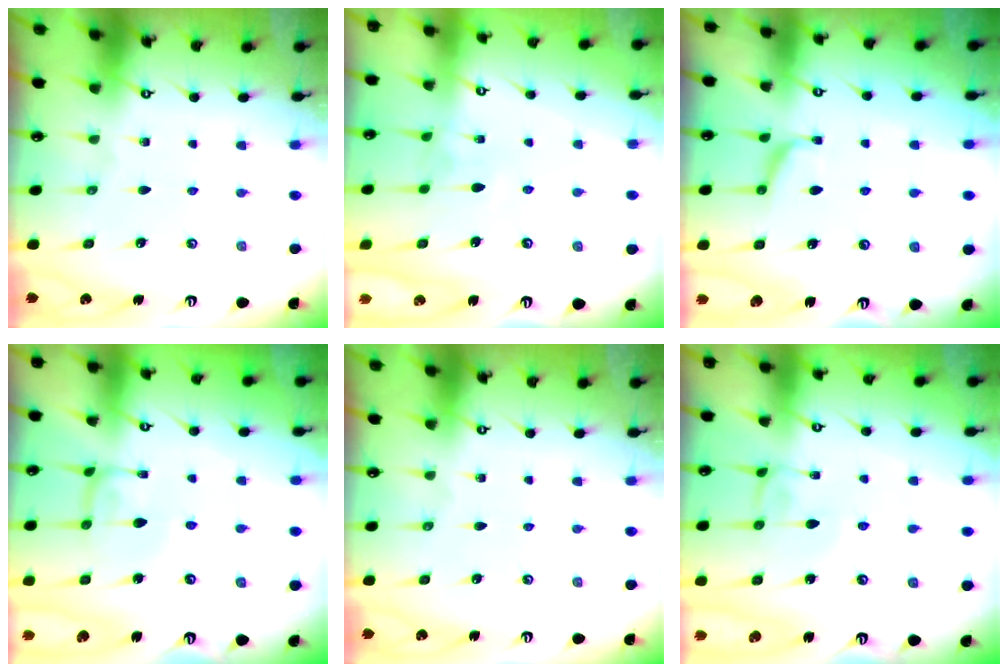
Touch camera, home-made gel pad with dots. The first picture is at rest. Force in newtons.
{"total": 3.0, "press": 3.0, "slide": 0.4}
{"total": 0.0}
{"total": 0.5, "press": 0.3, "slide": 0.4}
{"total": 0.0}
{"total": 0.8, "press": 0.7, "slide": 0.3}